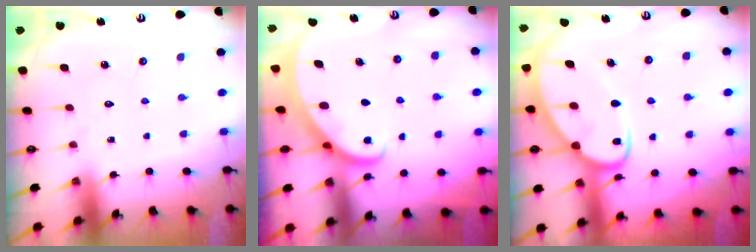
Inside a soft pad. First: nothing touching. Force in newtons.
{"total": 2.4, "press": 2.4, "slide": 0.3}
{"total": 12.6, "press": 12.5, "slide": 1.3}